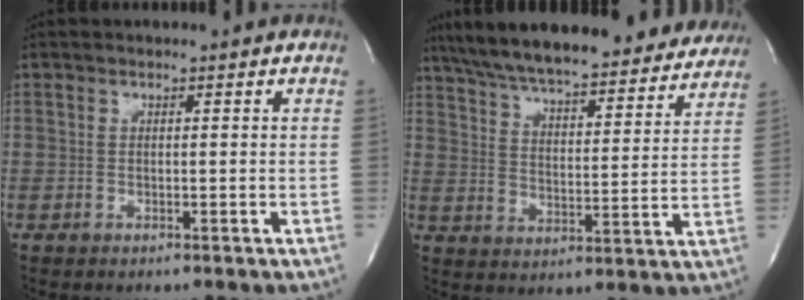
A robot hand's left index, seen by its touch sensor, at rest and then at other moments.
{"total": 27.3, "force": [24.1, 5.6, 11.7], "torque": [-0.194, 0.000, 0.323]}